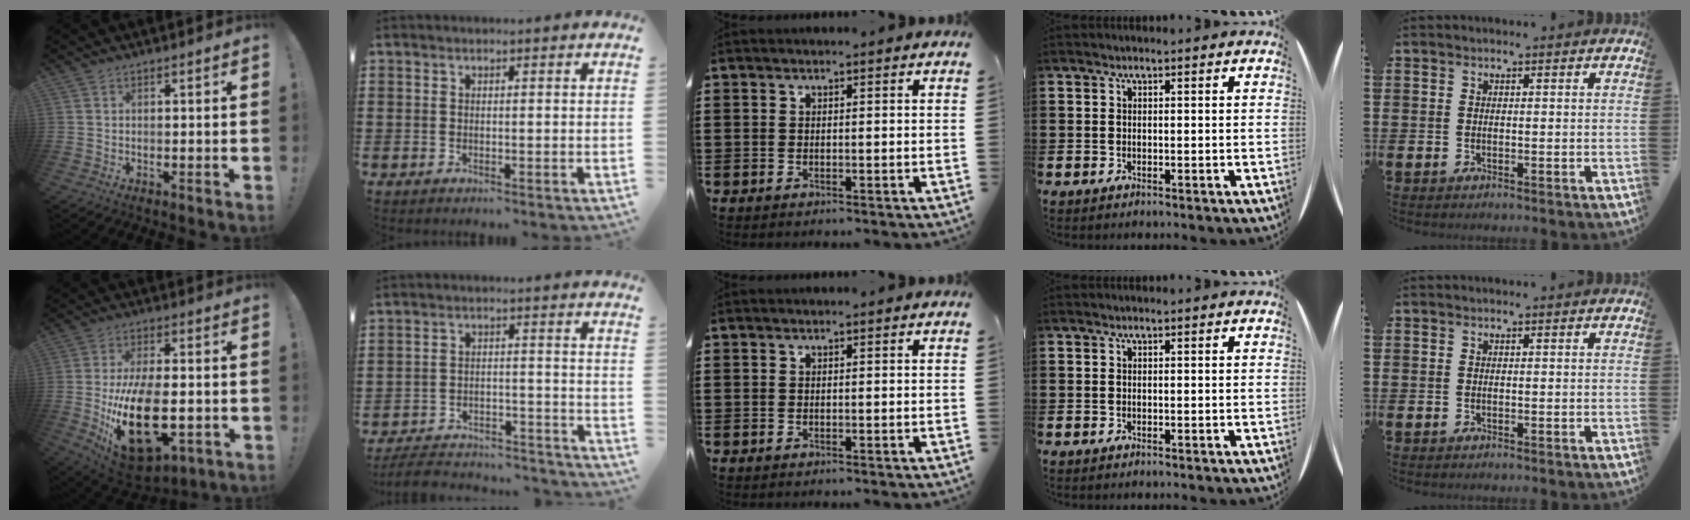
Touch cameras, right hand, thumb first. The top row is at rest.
{"thumb": {"total": 23.3, "force": [-4.3, 12.1, 19.5], "torque": [-0.350, -0.005, -0.059]}, "index": {"total": 5.7, "force": [-5.5, 0.7, 1.4], "torque": [-0.033, 0.005, -0.110]}}